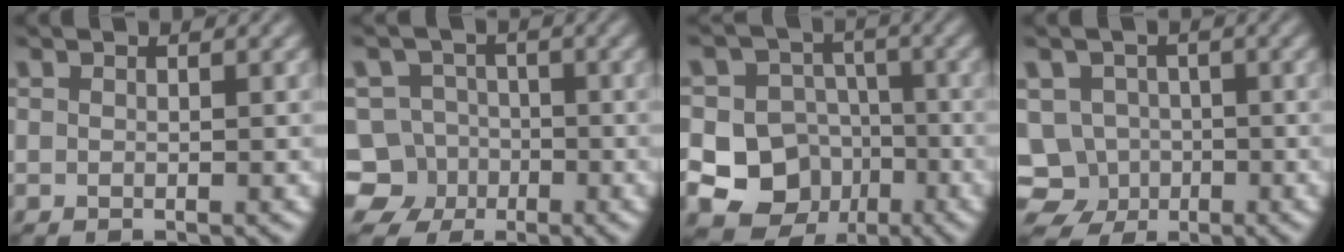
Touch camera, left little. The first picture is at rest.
{"total": 8.6, "force": [-4.1, 7.4, 1.5], "torque": [-0.027, 0.005, -0.095]}
{"total": 13.5, "force": [-4.1, 12.2, 4.0], "torque": [-0.103, -0.009, -0.069]}
{"total": 5.9, "force": [-2.5, 5.1, 1.5], "torque": [0.001, 0.007, -0.057]}